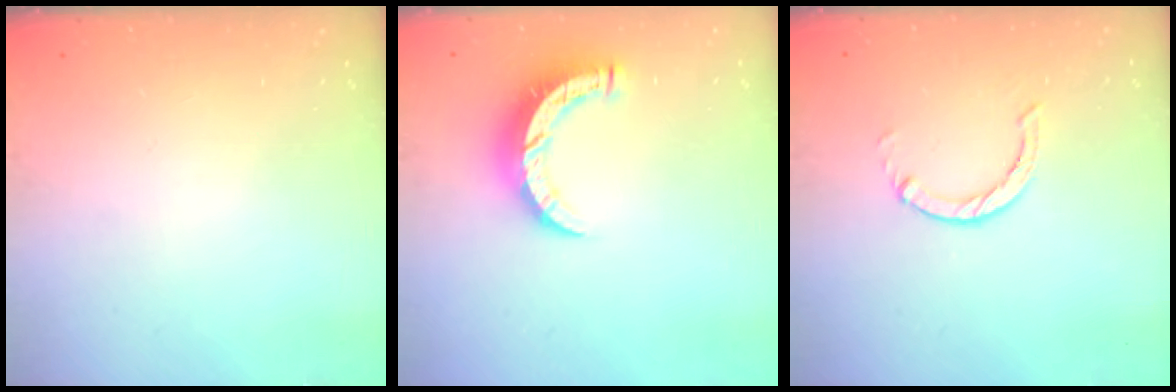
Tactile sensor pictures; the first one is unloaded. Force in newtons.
{"total": 10.2, "press": 10.1, "slide": 1.0}
{"total": 1.0, "press": 0.9, "slide": 0.3}